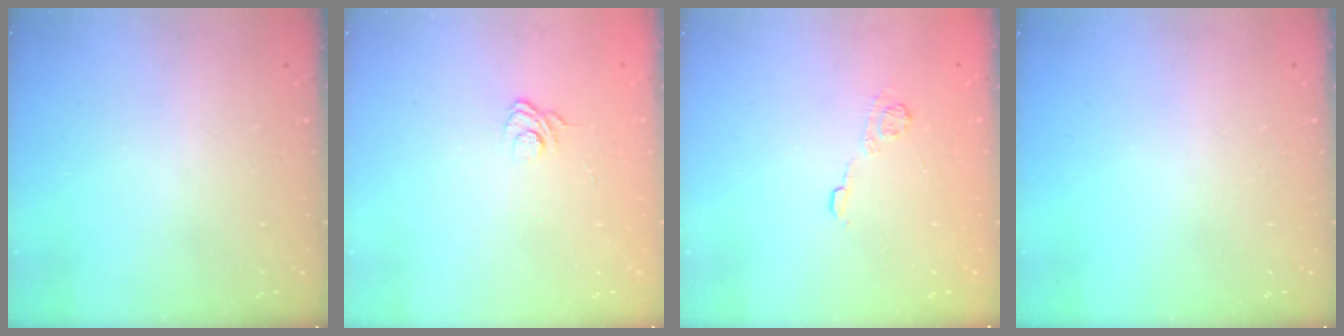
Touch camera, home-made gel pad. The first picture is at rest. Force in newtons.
{"total": 2.8, "press": 2.5, "slide": 1.4}
{"total": 8.5, "press": 8.3, "slide": 1.3}
{"total": 0.0}